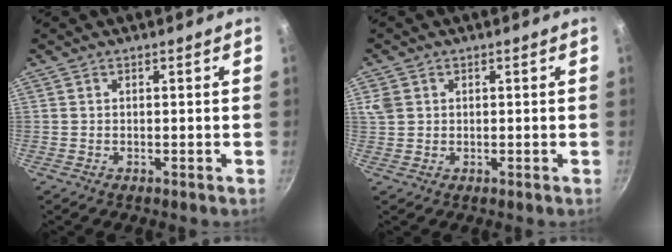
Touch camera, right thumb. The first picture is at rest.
{"total": 3.4, "force": [1.1, 2.8, 1.6], "torque": [-0.027, 0.000, 0.024]}